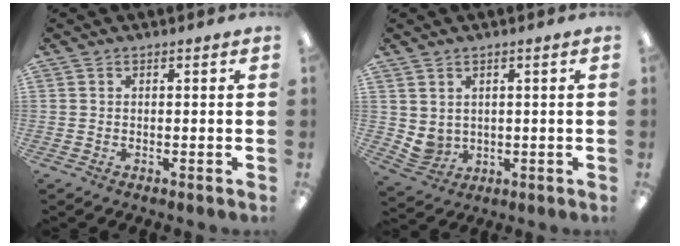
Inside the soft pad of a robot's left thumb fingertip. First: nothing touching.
{"total": 3.5, "force": [2.1, 2.8, 0.6], "torque": [-0.026, -0.012, 0.040]}